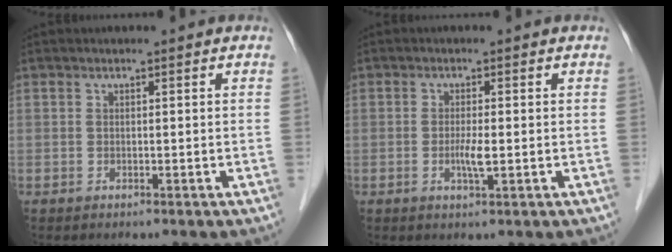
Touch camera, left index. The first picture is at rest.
{"total": 2.4, "force": [-0.6, 0.2, 2.3], "torque": [-0.047, -0.007, -0.010]}